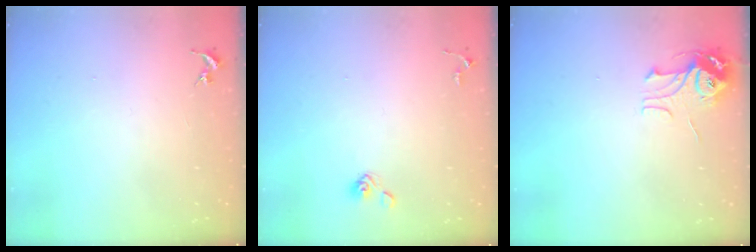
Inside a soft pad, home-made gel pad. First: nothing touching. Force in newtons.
{"total": 5.1, "press": 4.6, "slide": 2.2}
{"total": 8.0, "press": 8.0, "slide": 0.4}